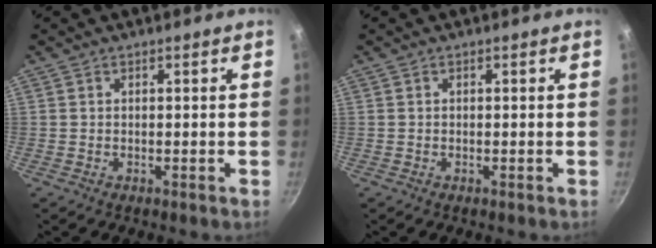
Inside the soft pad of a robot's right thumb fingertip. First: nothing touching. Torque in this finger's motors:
{"motor_torque": [-0.33, -0.01, -0.33, 0.23, -0.03]}